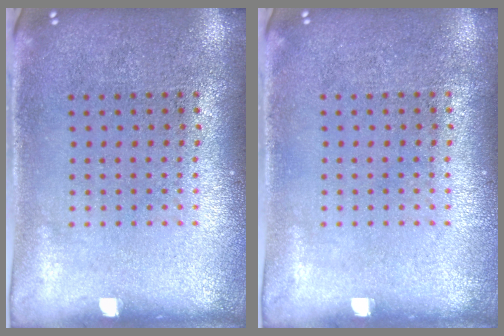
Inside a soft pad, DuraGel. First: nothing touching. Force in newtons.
{"total": 0.0}